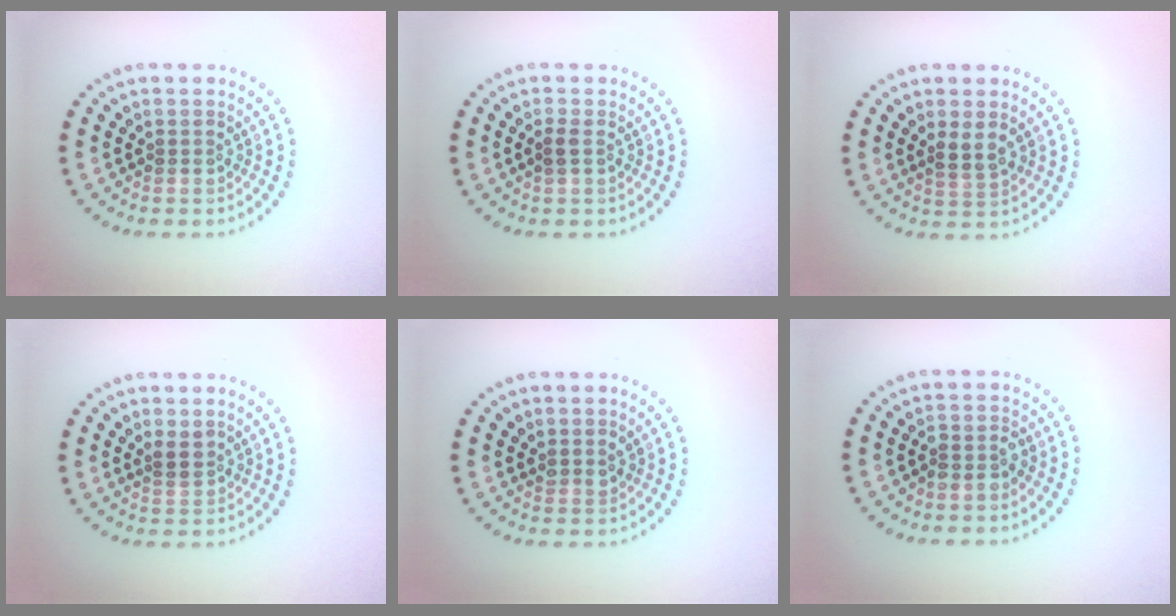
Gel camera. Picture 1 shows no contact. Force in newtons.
{"total": 1.0, "press": 0.9, "slide": 0.3}
{"total": 1.9, "press": 1.7, "slide": 0.8}
{"total": 1.4, "press": 1.2, "slide": 0.7}
{"total": 0.8, "press": 0.6, "slide": 0.5}
{"total": 1.7, "press": 1.5, "slide": 0.8}